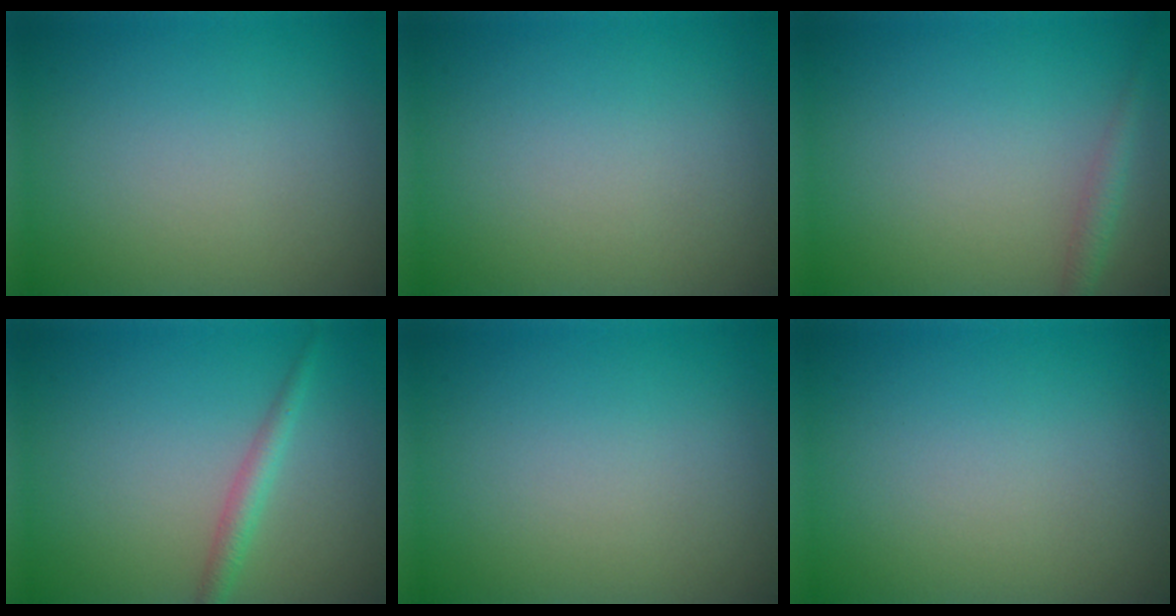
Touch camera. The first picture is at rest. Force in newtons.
{"total": 0.0}
{"total": 1.4, "press": 1.4, "slide": 0.1}
{"total": 2.0, "press": 2.0, "slide": 0.1}
{"total": 0.0}
{"total": 0.0}